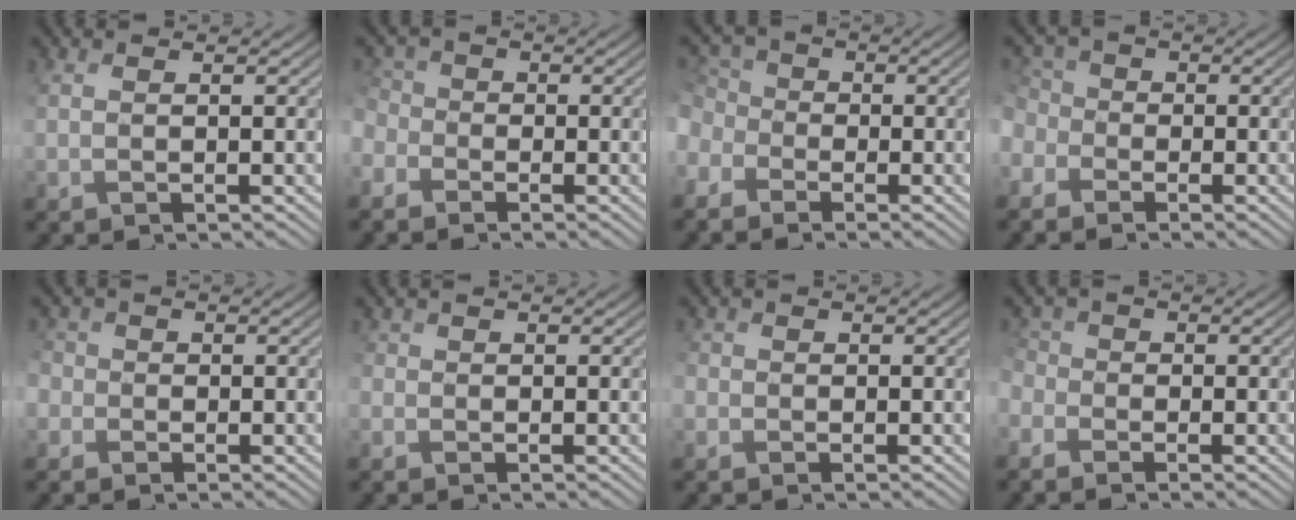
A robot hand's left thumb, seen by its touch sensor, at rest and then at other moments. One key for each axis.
{"total": 3.5, "fx": -2.2, "fy": 2.6, "fz": 1.0, "tx": -0.039, "ty": -0.005, "tz": -0.046}
{"total": 4.6, "fx": -2.2, "fy": 3.6, "fz": 1.8, "tx": -0.066, "ty": -0.005, "tz": -0.045}
{"total": 3.9, "fx": -2.0, "fy": 3.2, "fz": 1.3, "tx": -0.051, "ty": -0.003, "tz": -0.042}
{"total": 2.3, "fx": -1.2, "fy": 1.9, "fz": -0.2, "tx": 0.002, "ty": -0.001, "tz": -0.034}
{"total": 1.1, "fx": -0.9, "fy": 0.6, "fz": -0.4, "tx": 0.009, "ty": -0.006, "tz": -0.018}
{"total": 1.3, "fx": -0.9, "fy": 0.8, "fz": -0.4, "tx": 0.011, "ty": -0.003, "tz": -0.020}
{"total": 3.1, "fx": -2.2, "fy": 2.1, "fz": 0.6, "tx": -0.025, "ty": -0.007, "tz": -0.047}